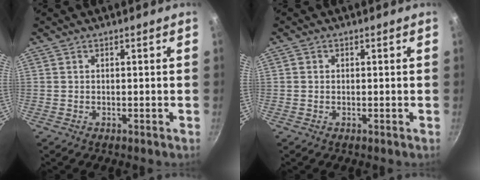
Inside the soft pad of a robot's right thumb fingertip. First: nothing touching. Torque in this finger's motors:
{"motor_torque": [-0.05, -0.20, 0.15, -0.25, 0.02]}